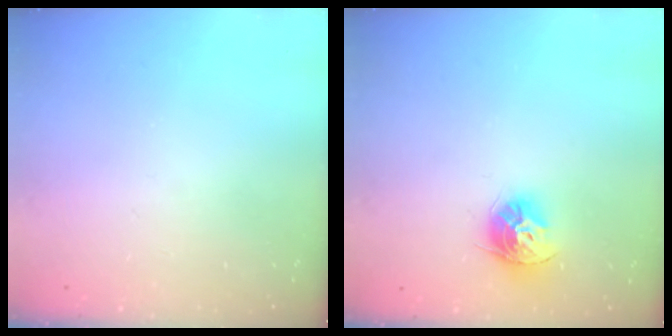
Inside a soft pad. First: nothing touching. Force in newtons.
{"total": 11.1, "press": 11.0, "slide": 0.9}